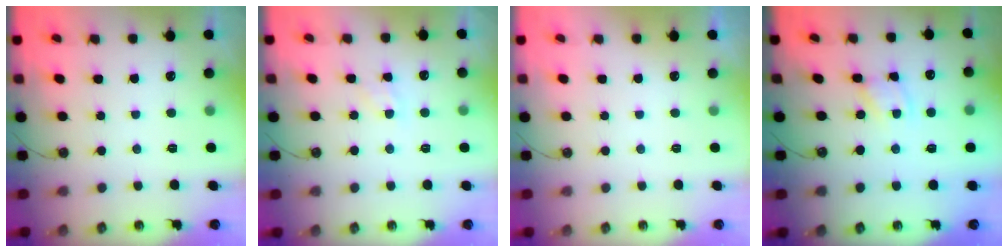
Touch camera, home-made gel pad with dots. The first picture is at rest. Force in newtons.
{"total": 6.0, "press": 5.9, "slide": 0.5}
{"total": 0.0}
{"total": 1.9, "press": 1.9, "slide": 0.1}